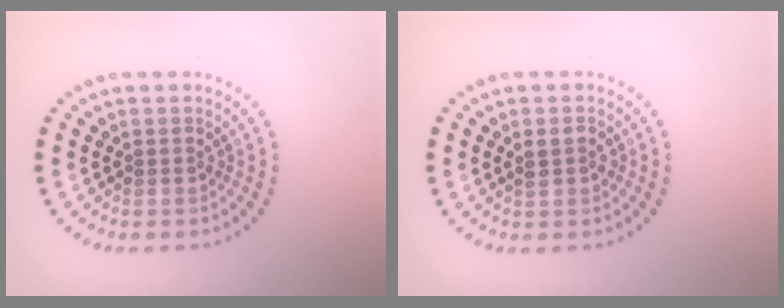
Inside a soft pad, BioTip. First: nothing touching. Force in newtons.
{"total": 1.5, "press": 1.5, "slide": 0.1}